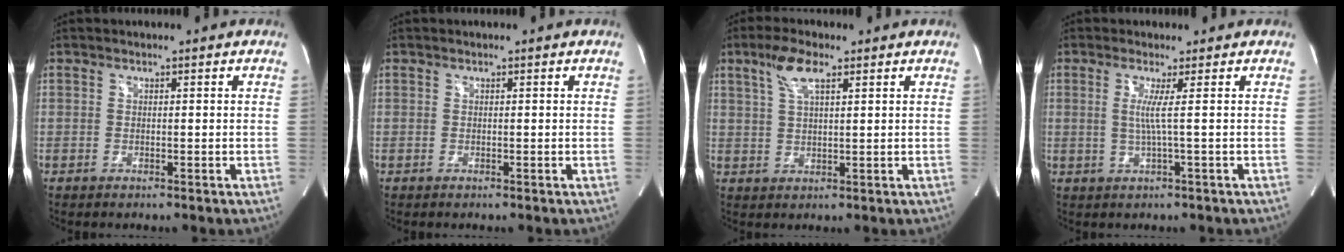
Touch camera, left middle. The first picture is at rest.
{"total": 0.0}
{"total": 5.3, "force": [3.0, 1.3, 4.2], "torque": [-0.093, 0.011, 0.059]}
{"total": 2.8, "force": [0.4, -1.1, 2.6], "torque": [-0.053, -0.004, 0.009]}